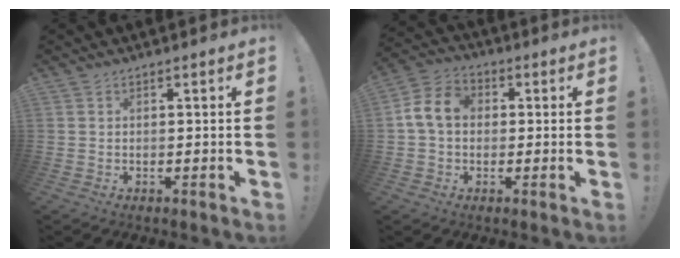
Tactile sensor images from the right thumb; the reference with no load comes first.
{"total": 9.5, "force": [0.8, 7.3, 6.1], "torque": [-0.119, 0.019, 0.019]}